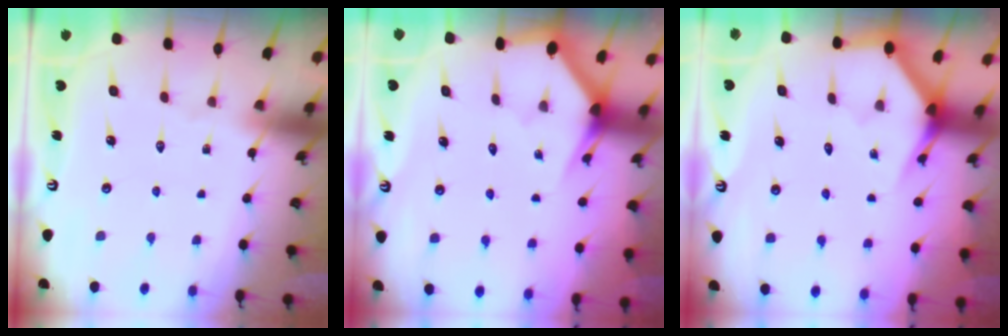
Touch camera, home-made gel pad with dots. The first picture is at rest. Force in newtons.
{"total": 2.9, "press": 2.9, "slide": 0.1}
{"total": 3.9, "press": 3.9, "slide": 0.4}